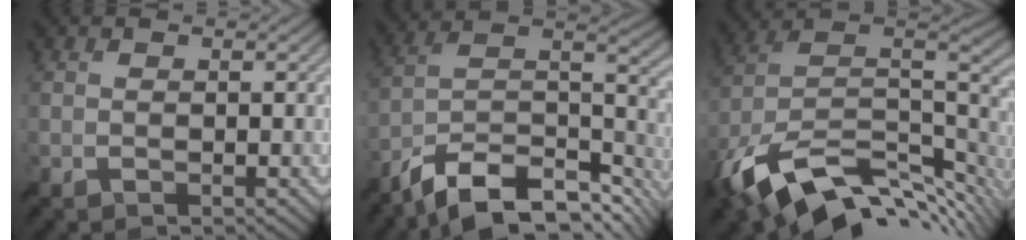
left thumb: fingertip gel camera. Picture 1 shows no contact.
{"total": 14.0, "force": [-10.2, 5.1, 8.2], "torque": [-0.177, -0.013, -0.169]}
{"total": 15.4, "force": [-6.8, 8.2, 11.2], "torque": [-0.254, -0.013, -0.115]}